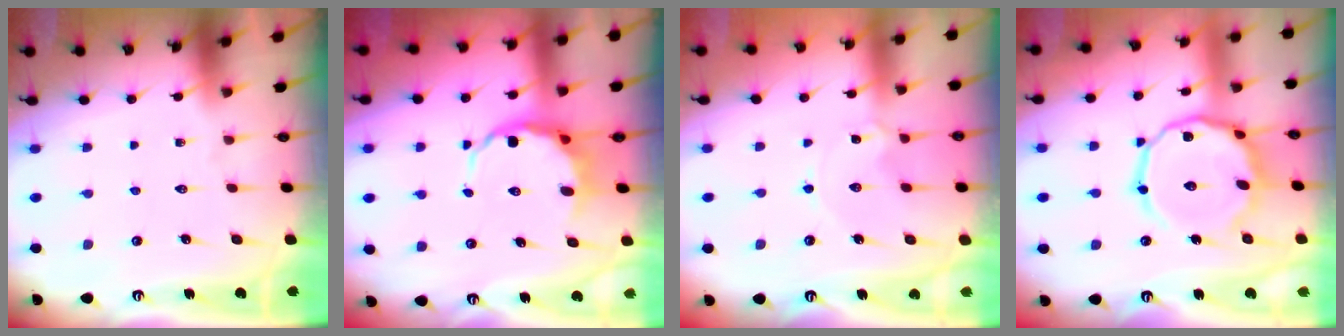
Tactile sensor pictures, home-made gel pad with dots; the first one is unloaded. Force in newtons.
{"total": 6.7, "press": 6.4, "slide": 1.9}
{"total": 1.8, "press": 1.8, "slide": 0.3}
{"total": 14.8, "press": 14.8, "slide": 1.1}